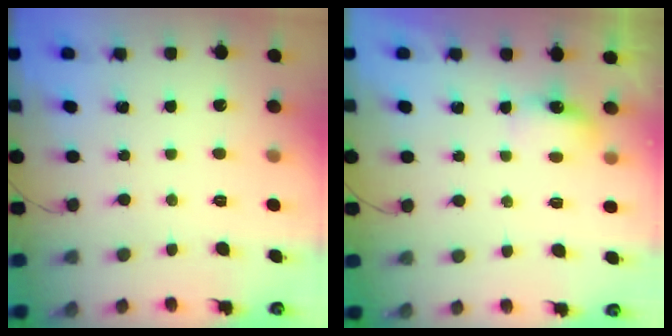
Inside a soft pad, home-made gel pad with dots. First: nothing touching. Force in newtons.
{"total": 4.7, "press": 4.6, "slide": 1.2}